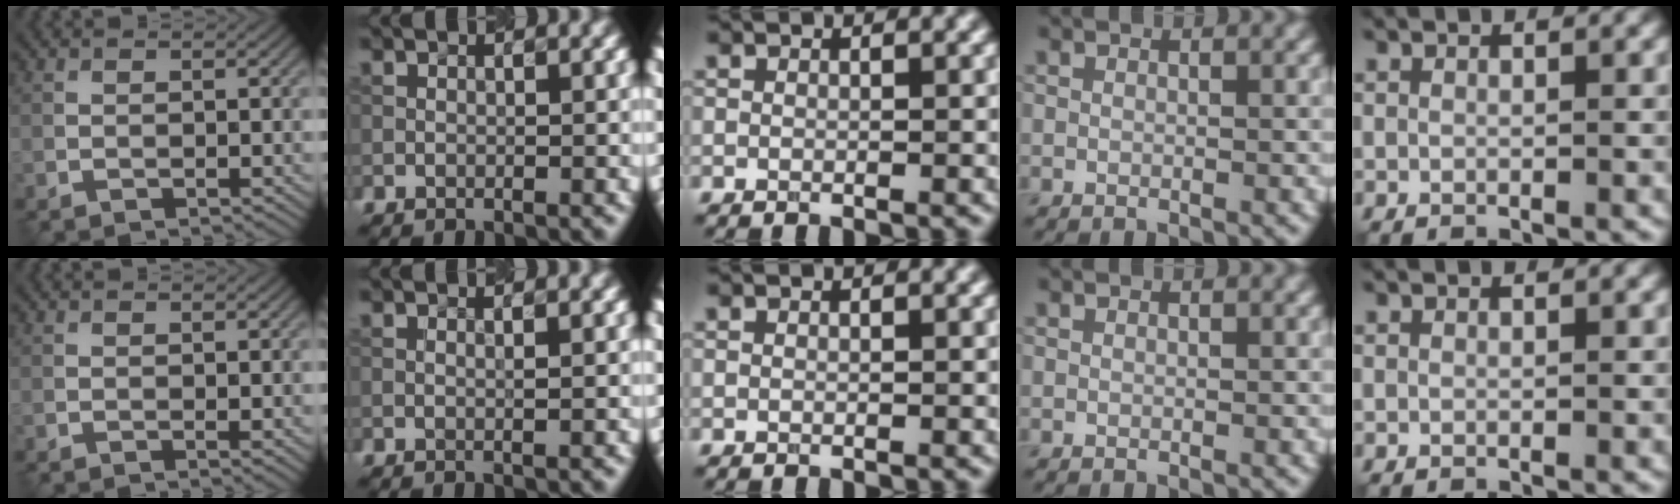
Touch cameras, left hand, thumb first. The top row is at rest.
{"index": {"total": 0.7, "force": [0.2, 0.3, 0.6], "torque": [-0.004, 0.001, -0.003]}}